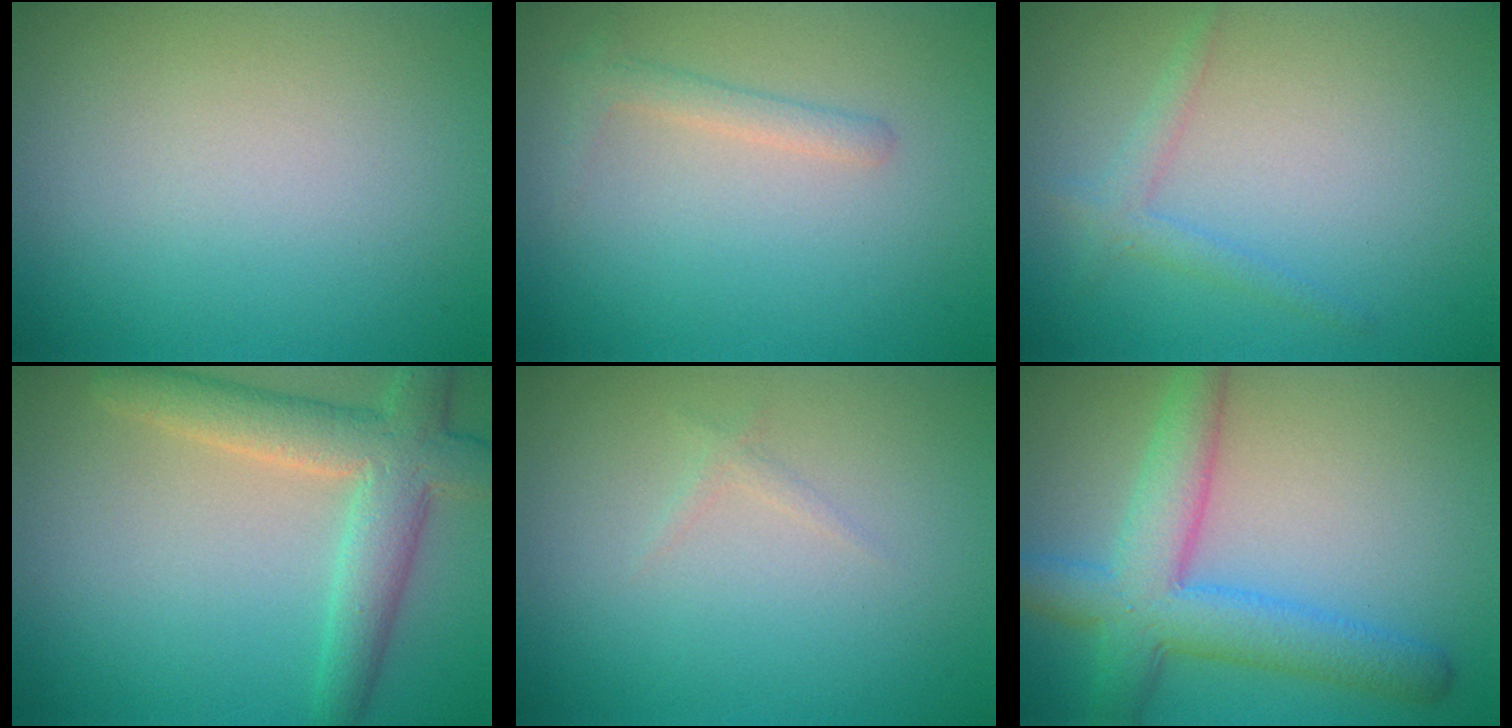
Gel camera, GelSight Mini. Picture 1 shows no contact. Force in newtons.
{"total": 1.3, "press": 1.3, "slide": 0.1}
{"total": 1.5, "press": 1.5, "slide": 0.0}
{"total": 5.5, "press": 5.5, "slide": 0.3}
{"total": 0.6, "press": 0.6, "slide": 0.1}
{"total": 6.3, "press": 6.3, "slide": 0.3}